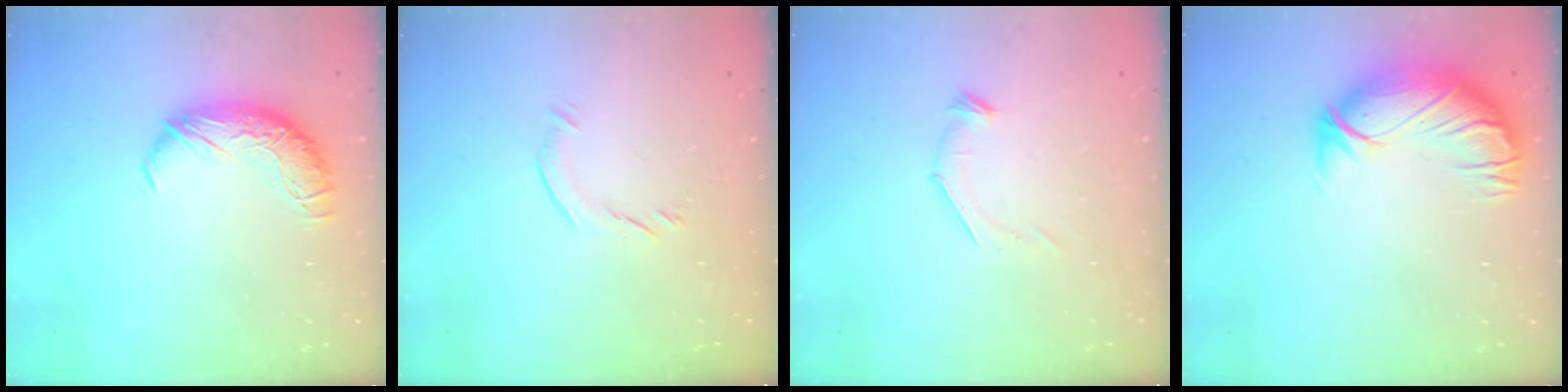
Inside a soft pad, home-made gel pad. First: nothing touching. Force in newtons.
{"total": 4.8, "press": 4.5, "slide": 1.5}
{"total": 5.7, "press": 5.7, "slide": 0.9}
{"total": 3.0, "press": 0.4, "slide": 3.0}